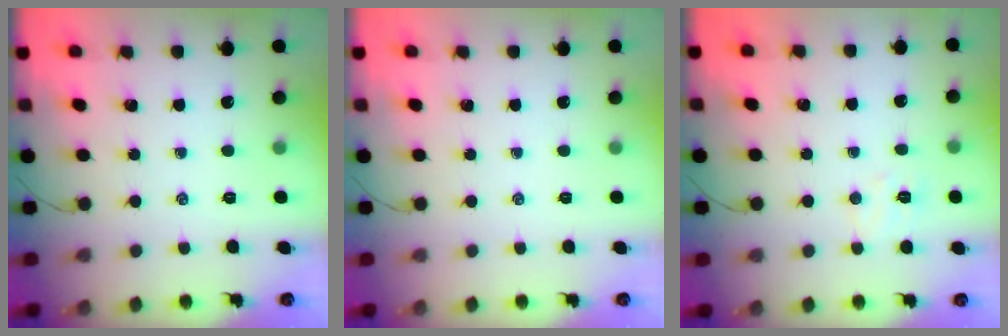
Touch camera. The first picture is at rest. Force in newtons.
{"total": 0.0}
{"total": 4.3, "press": 4.2, "slide": 0.9}